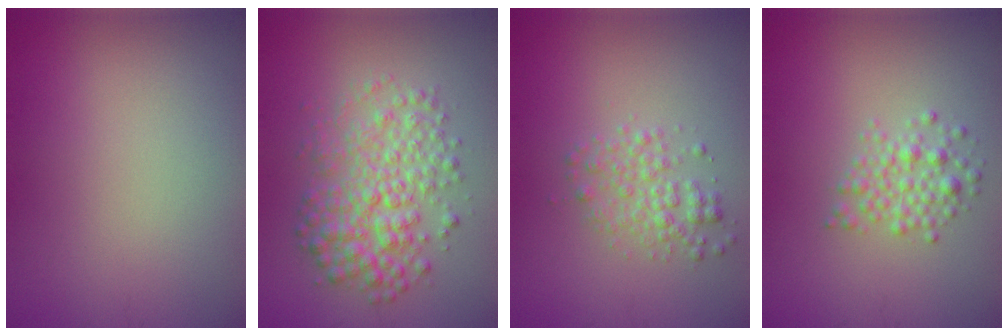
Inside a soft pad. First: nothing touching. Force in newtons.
{"total": 5.4, "press": 5.4, "slide": 0.0}
{"total": 2.5, "press": 2.5, "slide": 0.1}
{"total": 2.5, "press": 2.5, "slide": 0.1}